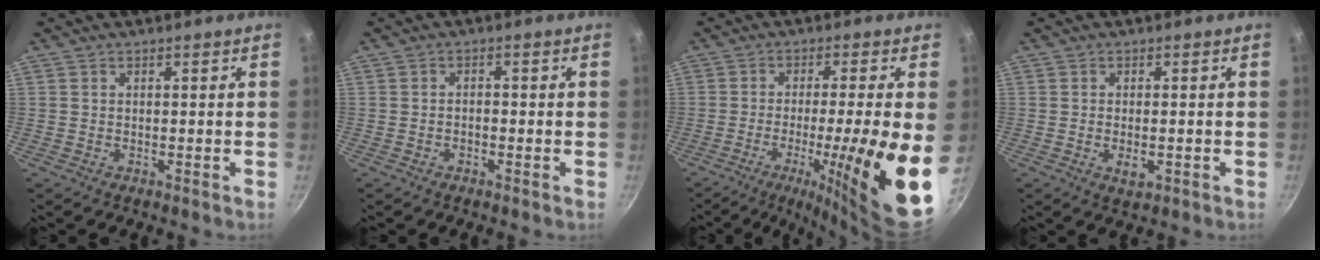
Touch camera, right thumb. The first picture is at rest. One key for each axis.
{"total": 1.4, "fx": -0.6, "fy": 0.8, "fz": 0.9, "tx": -0.013, "ty": 0.011, "tz": -0.012}
{"total": 18.8, "fx": -3.9, "fy": 2.3, "fz": 18.2, "tx": -0.261, "ty": -0.006, "tz": -0.053}
{"total": 3.1, "fx": -0.8, "fy": 1.5, "fz": 2.5, "tx": -0.045, "ty": -0.003, "tz": -0.009}